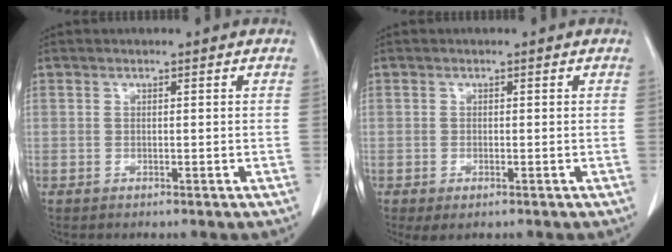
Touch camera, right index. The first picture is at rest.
{"total": 1.9, "force": [-1.0, 0.7, 1.5], "torque": [-0.027, -0.005, -0.010]}